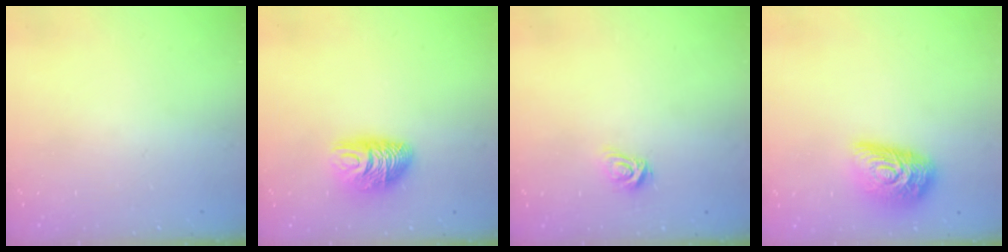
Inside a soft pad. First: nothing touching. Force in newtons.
{"total": 9.5, "press": 9.4, "slide": 0.7}
{"total": 5.5, "press": 5.5, "slide": 0.4}
{"total": 14.0, "press": 14.0, "slide": 0.8}